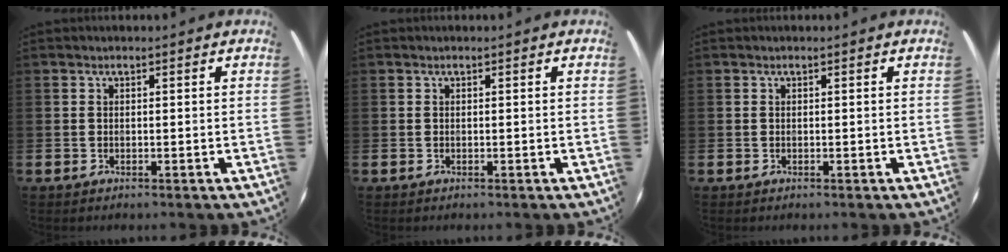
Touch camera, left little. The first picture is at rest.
{"total": 0.0}
{"total": 0.0}